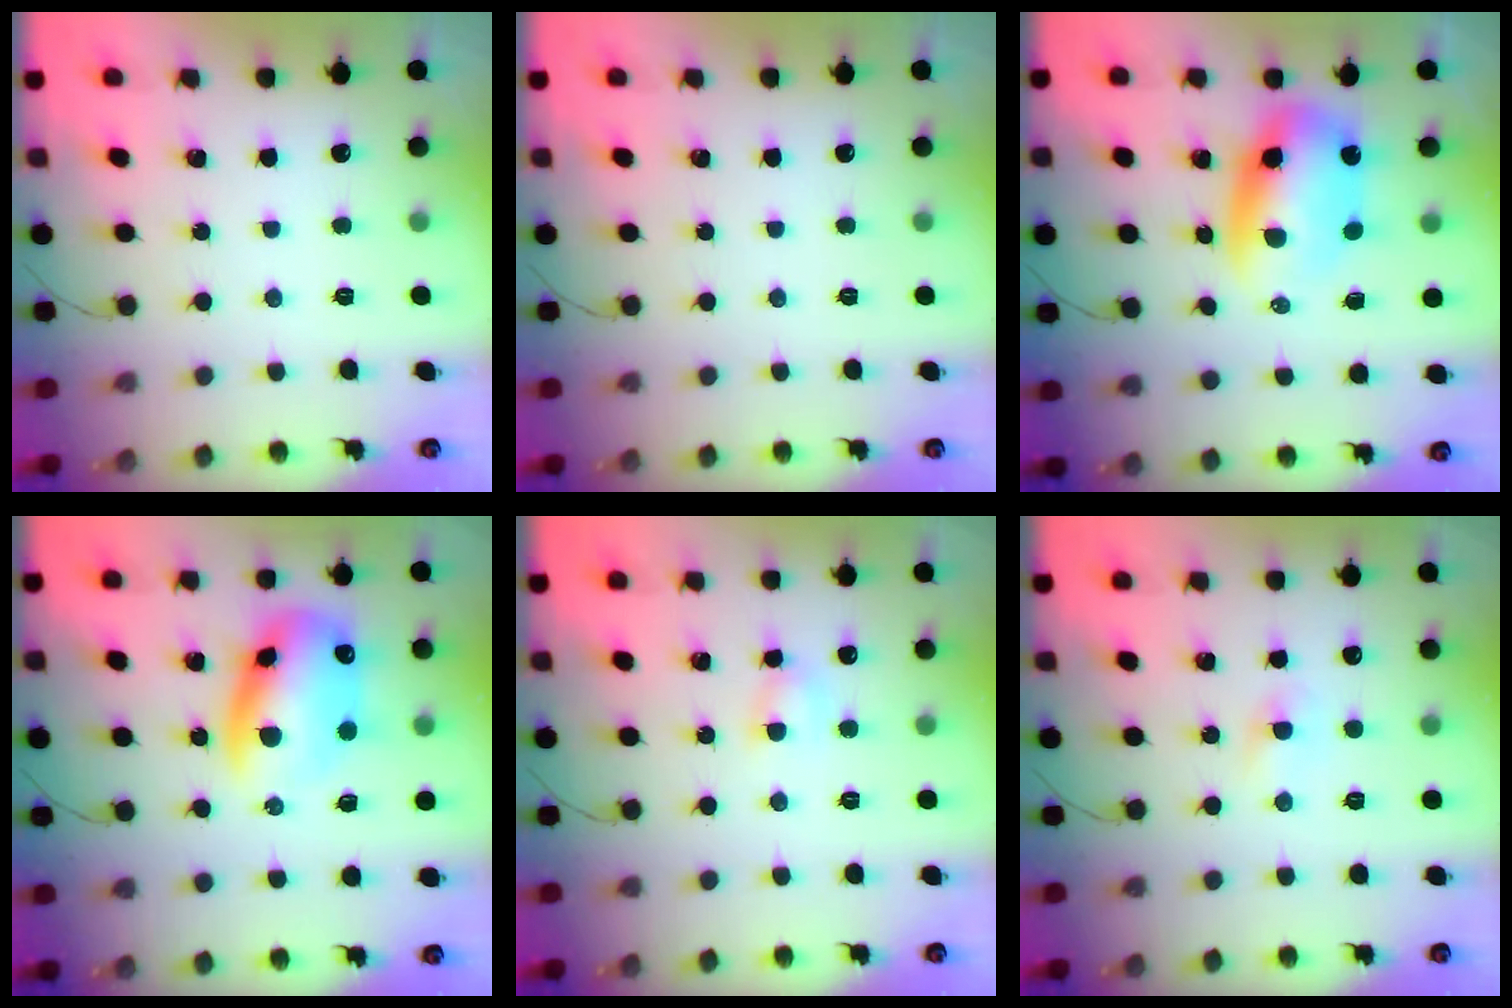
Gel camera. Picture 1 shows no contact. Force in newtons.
{"total": 0.0}
{"total": 10.1, "press": 9.7, "slide": 2.7}
{"total": 14.3, "press": 13.8, "slide": 3.6}
{"total": 4.3, "press": 4.1, "slide": 1.3}
{"total": 1.4, "press": 1.1, "slide": 0.8}